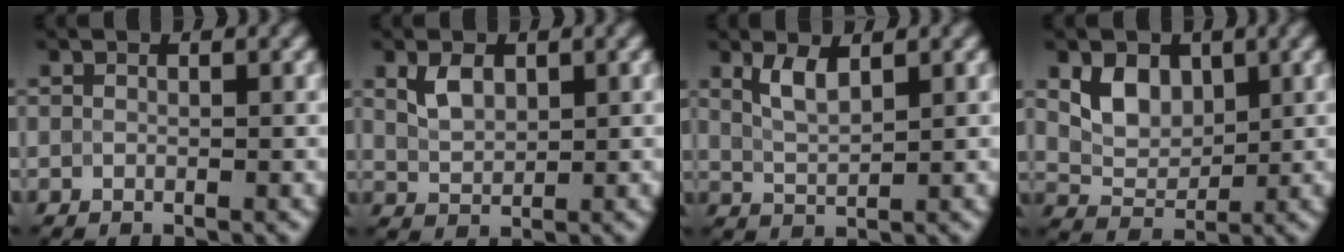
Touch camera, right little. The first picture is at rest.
{"total": 2.5, "force": [1.1, 1.5, 1.6], "torque": [-0.035, 0.000, 0.025]}
{"total": 2.6, "force": [1.5, 1.0, 1.9], "torque": [-0.042, -0.003, 0.034]}
{"total": 3.8, "force": [1.5, 2.7, 2.1], "torque": [-0.042, -0.007, 0.027]}